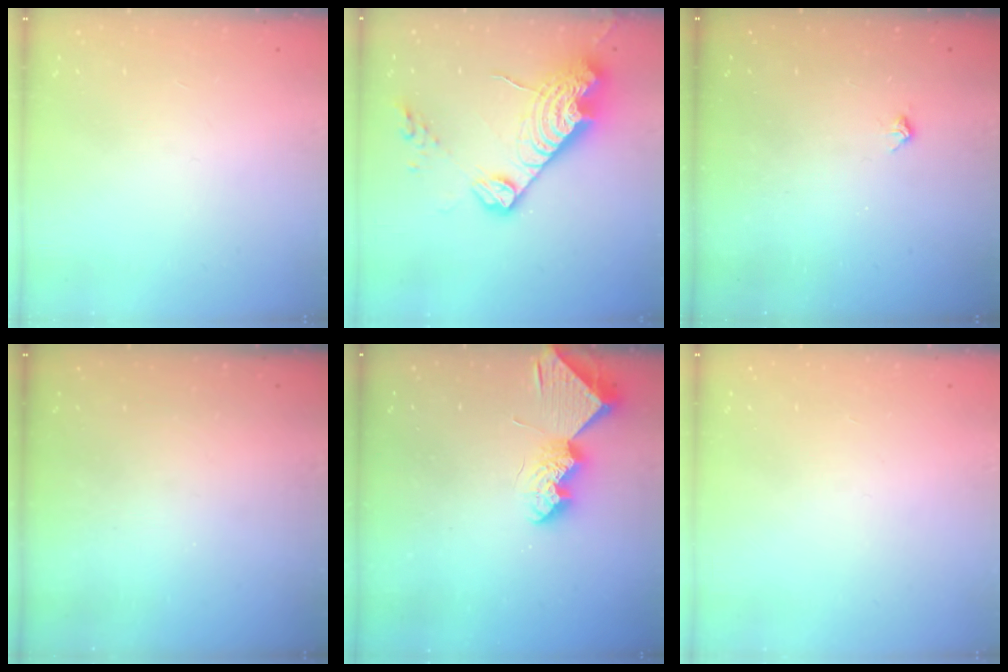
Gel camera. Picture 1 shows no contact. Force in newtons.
{"total": 17.5, "press": 17.4, "slide": 1.6}
{"total": 3.4, "press": 3.3, "slide": 0.7}
{"total": 0.0}
{"total": 9.6, "press": 9.6, "slide": 0.2}
{"total": 0.0}